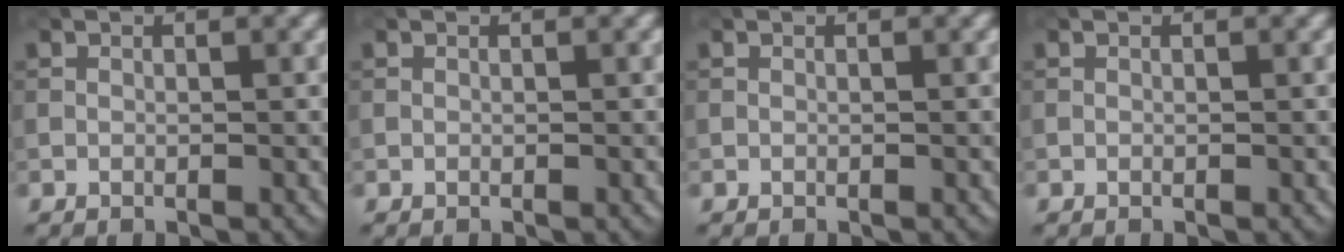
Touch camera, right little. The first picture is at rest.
{"total": 0.0}
{"total": 0.0}
{"total": 0.0}